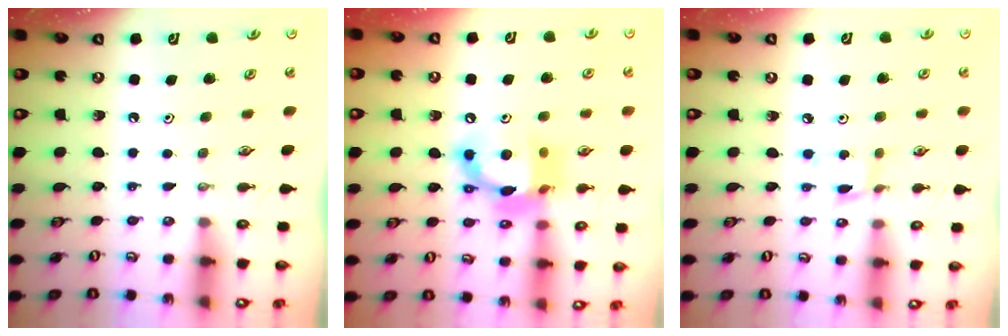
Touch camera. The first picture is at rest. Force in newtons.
{"total": 15.0, "press": 14.9, "slide": 1.2}
{"total": 2.0, "press": 2.0, "slide": 0.2}